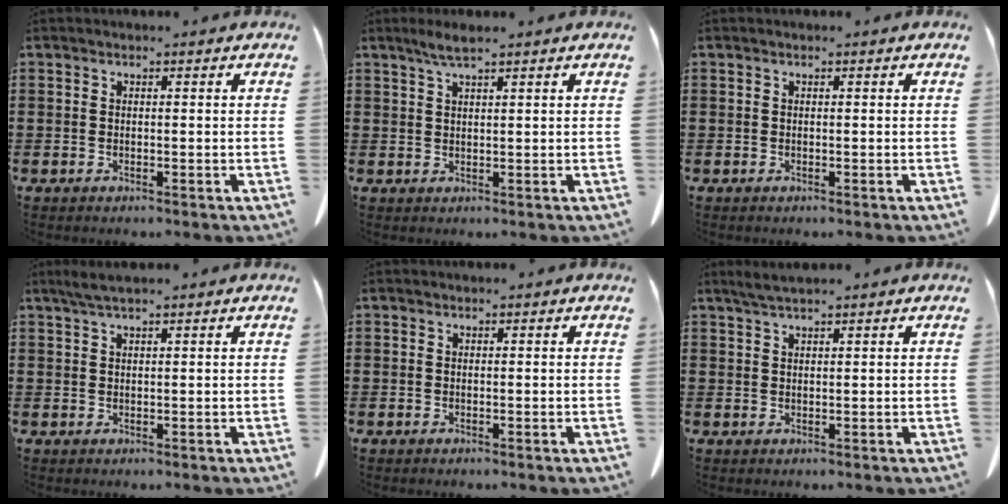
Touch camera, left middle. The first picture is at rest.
{"total": 2.6, "force": [1.8, 0.2, 1.9], "torque": [-0.039, 0.000, 0.032]}
{"total": 0.0}
{"total": 2.3, "force": [1.6, 0.2, 1.6], "torque": [-0.033, 0.000, 0.030]}
{"total": 0.0}
{"total": 1.9, "force": [1.6, -0.1, 1.0], "torque": [-0.023, -0.001, 0.031]}